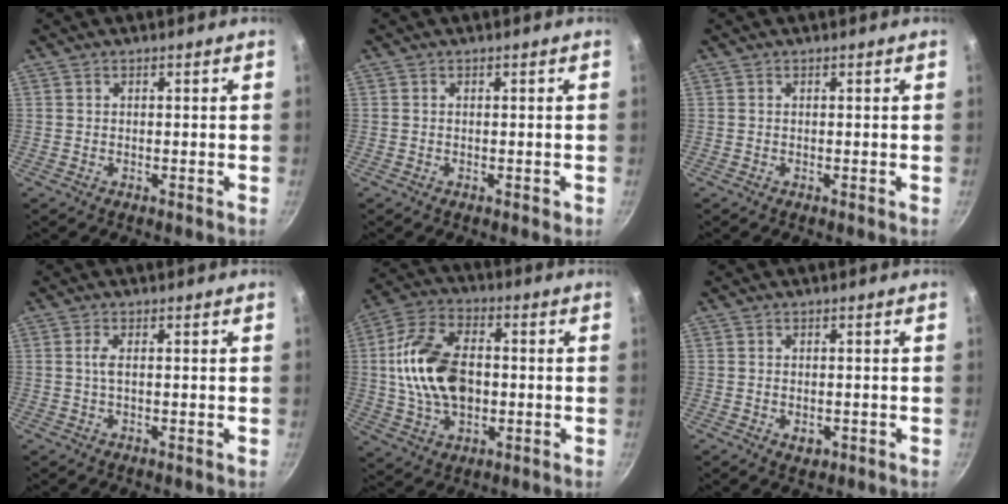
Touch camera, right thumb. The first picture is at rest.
{"total": 0.8, "force": [-0.1, 0.5, 0.6], "torque": [-0.005, 0.002, -0.002]}
{"total": 0.0}
{"total": 1.9, "force": [0.1, 0.4, 1.8], "torque": [-0.044, 0.001, 0.000]}
{"total": 16.1, "force": [0.2, 10.1, 12.5], "torque": [-0.219, 0.020, -0.005]}
{"total": 2.3, "force": [-0.6, 1.6, 1.6], "torque": [-0.024, -0.003, -0.009]}